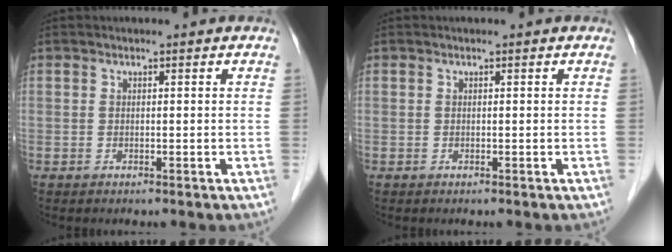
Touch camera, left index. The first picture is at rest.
{"total": 0.0}